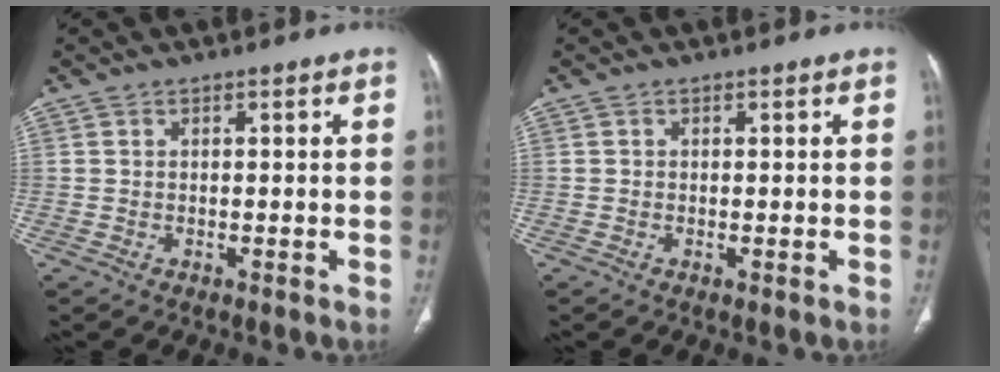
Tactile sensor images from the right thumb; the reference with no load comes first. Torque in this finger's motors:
{"motor_torque": [0.87, 0.67, -0.02, 0.45, 0.04]}